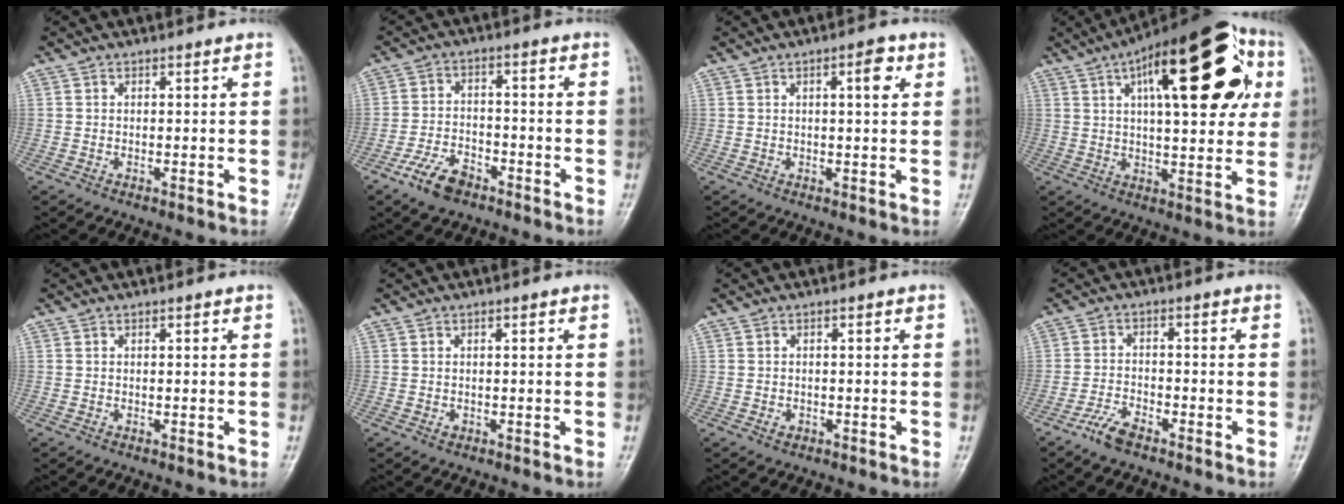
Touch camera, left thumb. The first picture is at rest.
{"total": 7.1, "force": [-4.5, 3.8, 3.9], "torque": [-0.069, 0.025, -0.085]}
{"total": 4.0, "force": [1.4, 1.2, 3.5], "torque": [-0.046, 0.000, 0.018]}
{"total": 25.9, "force": [9.1, 10.0, 22.1], "torque": [-0.296, 0.019, 0.126]}
{"total": 0.0}
{"total": 1.2, "force": [0.0, 0.9, 0.9], "torque": [-0.003, 0.002, -0.001]}
{"total": 1.6, "force": [-0.6, 1.2, 0.9], "torque": [-0.006, 0.005, -0.011]}
{"total": 4.5, "force": [-3.4, 1.6, 2.5], "torque": [-0.054, 0.017, -0.068]}